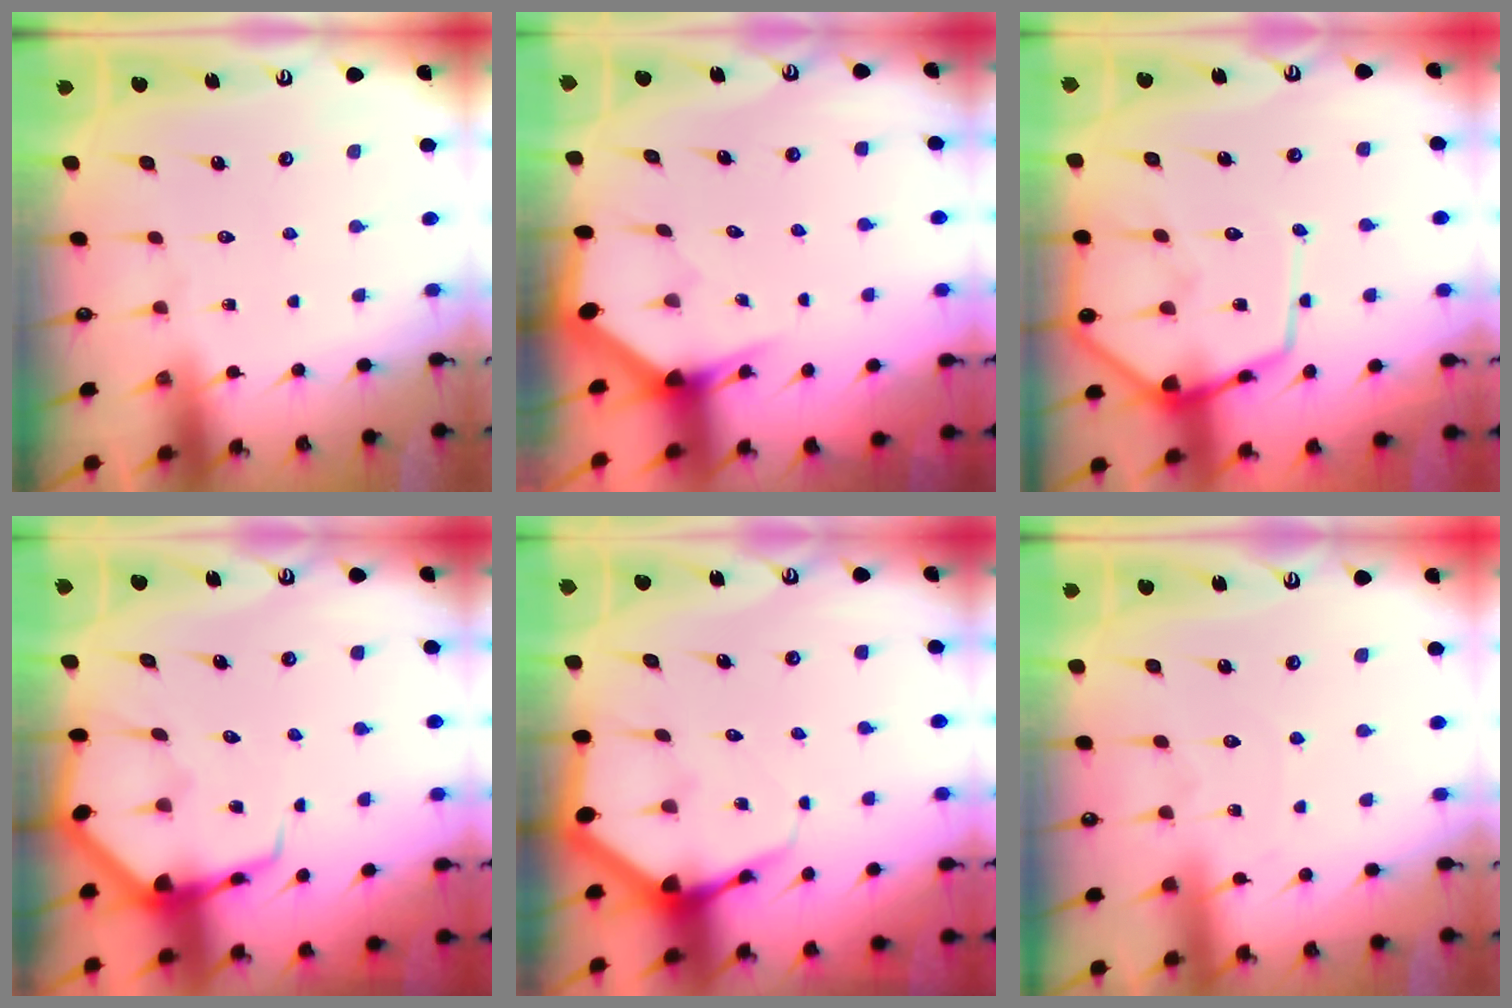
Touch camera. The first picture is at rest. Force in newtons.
{"total": 3.1, "press": 3.1, "slide": 0.1}
{"total": 14.3, "press": 14.2, "slide": 1.4}
{"total": 7.8, "press": 7.7, "slide": 0.8}
{"total": 5.8, "press": 5.8, "slide": 0.7}
{"total": 2.7, "press": 2.7, "slide": 0.4}